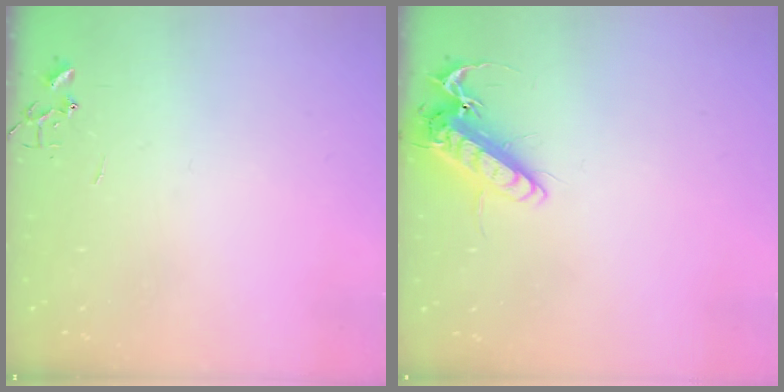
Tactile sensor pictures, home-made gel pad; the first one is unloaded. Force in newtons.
{"total": 13.5, "press": 13.3, "slide": 2.1}